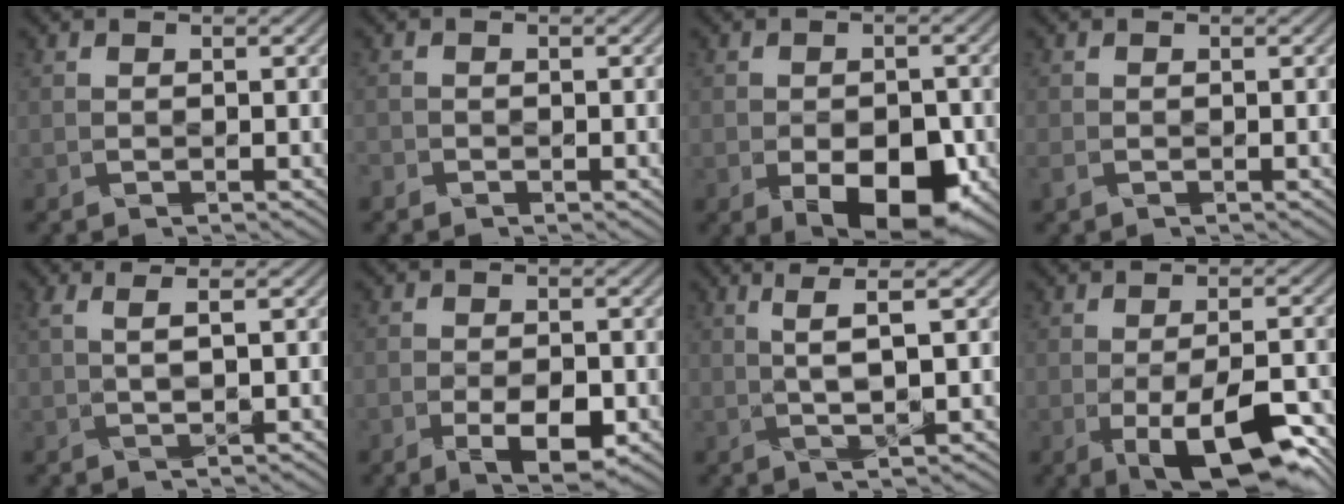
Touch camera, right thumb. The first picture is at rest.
{"total": 1.3, "force": [-1.1, 0.7, 0.0], "torque": [-0.015, 0.003, -0.015]}
{"total": 9.7, "force": [-4.4, 5.4, 6.7], "torque": [-0.089, -0.014, -0.071]}
{"total": 1.2, "force": [-0.9, 0.6, 0.5], "torque": [-0.031, 0.000, -0.010]}
{"total": 2.1, "force": [0.8, -0.3, 1.9], "torque": [-0.065, 0.004, 0.033]}
{"total": 5.9, "force": [-2.8, 2.7, 4.5], "torque": [-0.085, -0.009, -0.039]}
{"total": 3.1, "force": [0.9, -1.3, 2.7], "torque": [-0.077, 0.005, 0.036]}
{"total": 11.8, "force": [-5.4, 5.4, 9.0], "torque": [-0.146, -0.024, -0.066]}